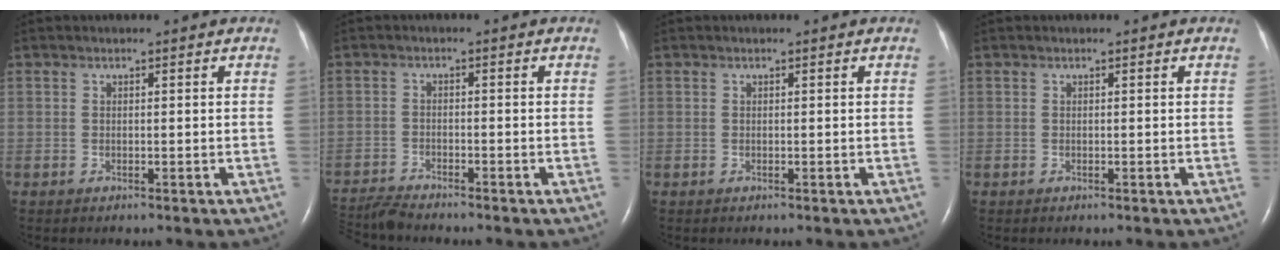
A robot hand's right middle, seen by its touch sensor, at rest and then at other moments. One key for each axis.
{"total": 5.3, "fx": -5.2, "fy": -0.5, "fz": 0.8, "tx": -0.016, "ty": -0.020, "tz": -0.094}
{"total": 0.0}
{"total": 0.0}